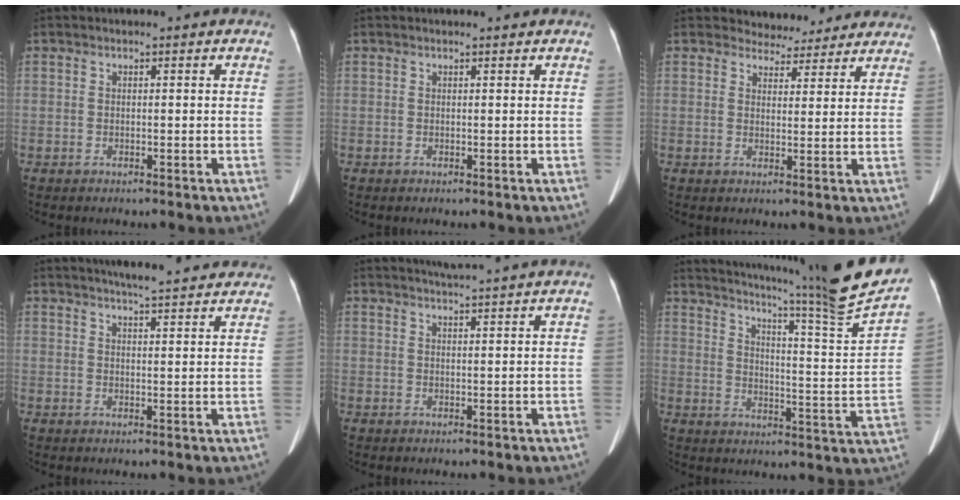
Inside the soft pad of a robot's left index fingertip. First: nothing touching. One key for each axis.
{"total": 0.6, "fx": 0.5, "fy": -0.1, "fz": 0.1, "tx": -0.009, "ty": -0.005, "tz": 0.007}
{"total": 7.1, "fx": 6.6, "fy": 2.7, "fz": 0.0, "tx": 0.013, "ty": 0.006, "tz": 0.069}
{"total": 12.6, "fx": 11.3, "fy": 1.6, "fz": 5.3, "tx": -0.064, "ty": 0.010, "tz": 0.130}
{"total": 5.5, "fx": 5.0, "fy": -1.0, "fz": 2.1, "tx": -0.031, "ty": 0.014, "tz": 0.065}
{"total": 22.4, "fx": 19.1, "fy": -2.3, "fz": 11.4, "tx": -0.185, "ty": -0.074, "tz": 0.249}